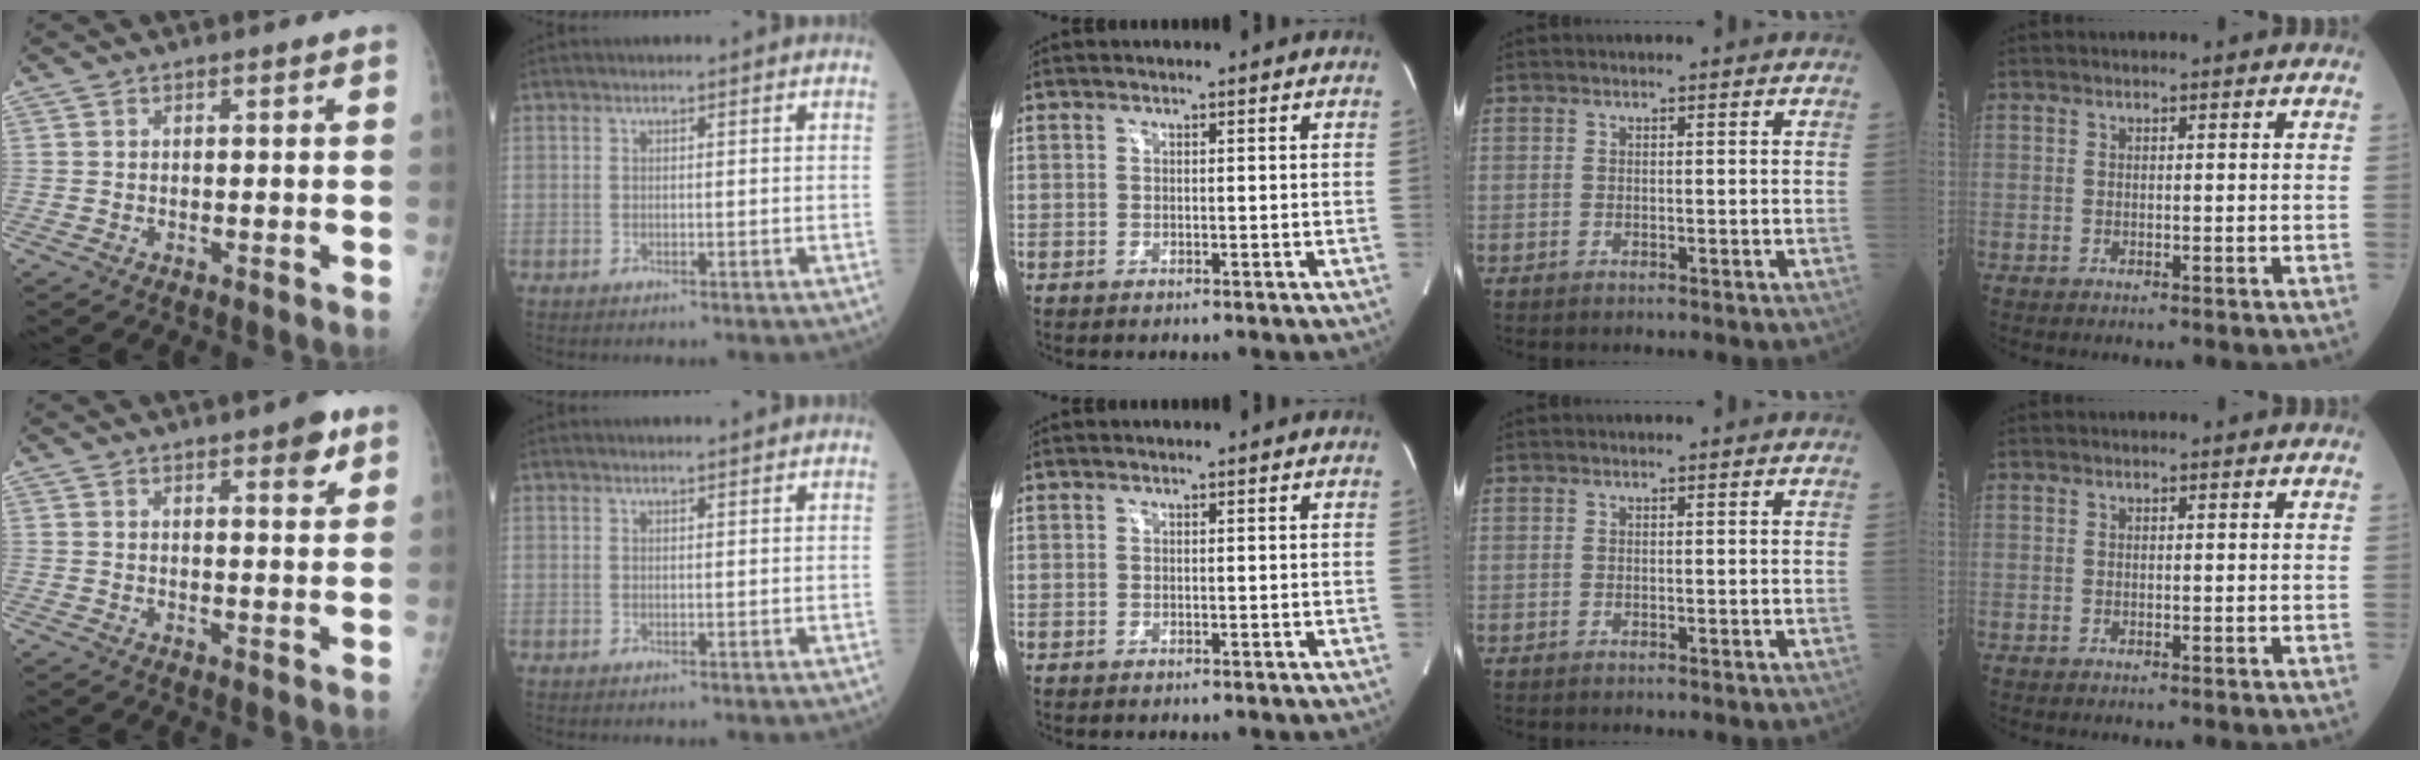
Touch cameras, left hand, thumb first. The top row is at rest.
{"thumb": {"total": 5.2, "force": [3.2, 1.5, 3.8], "torque": [-0.040, -0.016, 0.039]}, "index": {"total": 1.6, "force": [1.6, 0.0, 0.3], "torque": [-0.008, 0.008, 0.024]}}